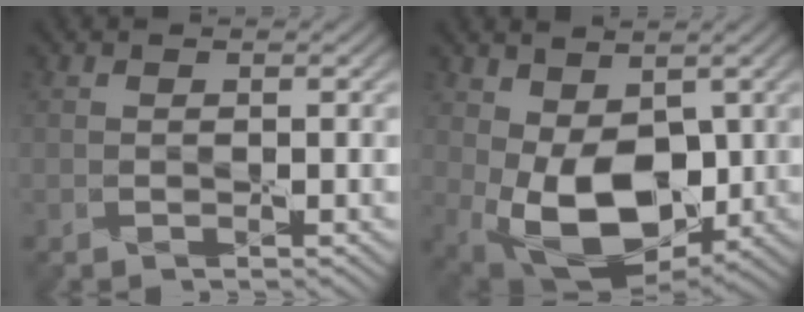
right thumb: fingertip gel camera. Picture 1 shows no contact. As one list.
[{"total": 11.1, "force": [0.1, 7.2, 8.5], "torque": [-0.184, -0.026, 0.012]}]